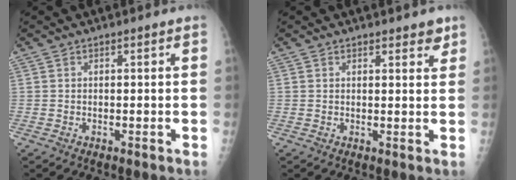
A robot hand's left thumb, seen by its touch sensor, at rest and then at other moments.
{"total": 2.5, "force": [1.9, 1.1, 1.2], "torque": [0.003, -0.010, 0.021]}